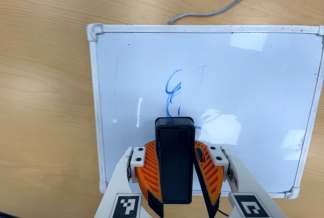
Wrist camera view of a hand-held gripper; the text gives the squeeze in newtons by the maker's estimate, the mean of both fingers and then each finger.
{"total": 10.7, "left": 9.8, "right": 11.7}